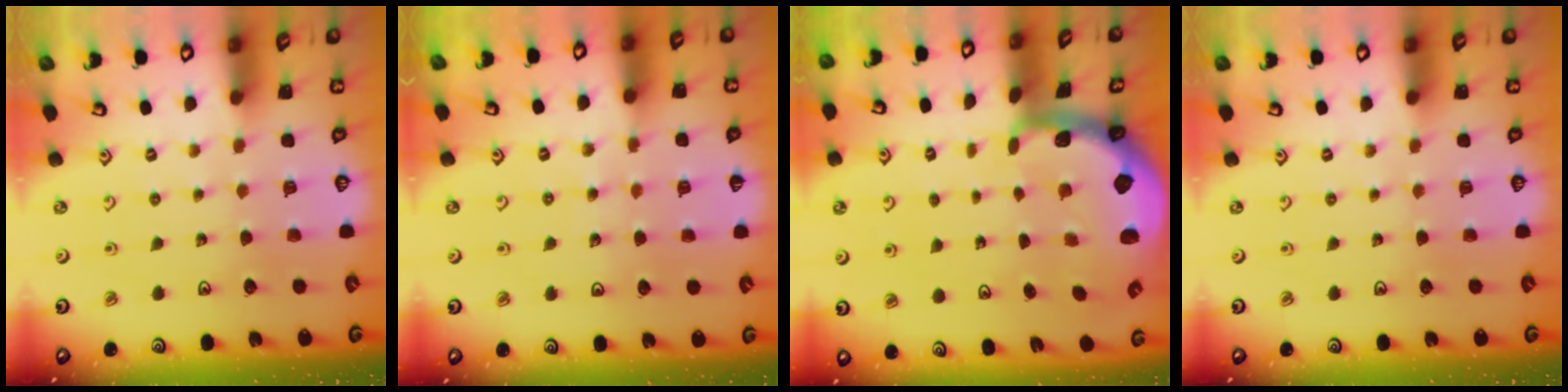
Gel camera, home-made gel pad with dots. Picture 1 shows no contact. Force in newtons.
{"total": 5.2, "press": 5.1, "slide": 1.0}
{"total": 2.6, "press": 2.5, "slide": 0.6}
{"total": 0.0}